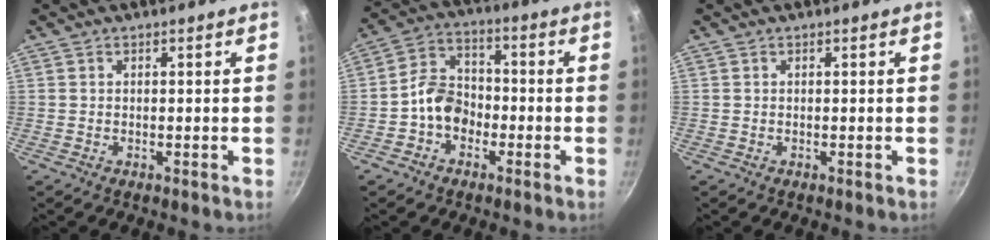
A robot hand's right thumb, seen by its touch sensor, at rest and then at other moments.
{"total": 8.1, "force": [-2.6, 6.1, 4.5], "torque": [-0.049, 0.036, -0.059]}
{"total": 0.0}